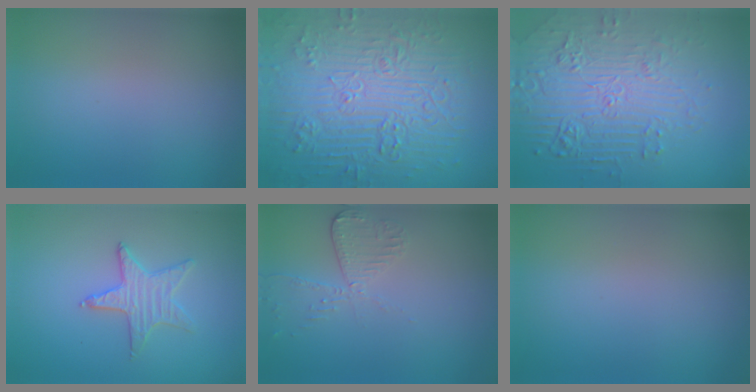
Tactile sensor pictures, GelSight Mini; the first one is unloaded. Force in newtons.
{"total": 11.4, "press": 7.6, "slide": 8.5}
{"total": 7.5, "press": 5.5, "slide": 5.1}
{"total": 1.9, "press": 1.9, "slide": 0.2}
{"total": 2.7, "press": 2.4, "slide": 1.2}
{"total": 0.0}